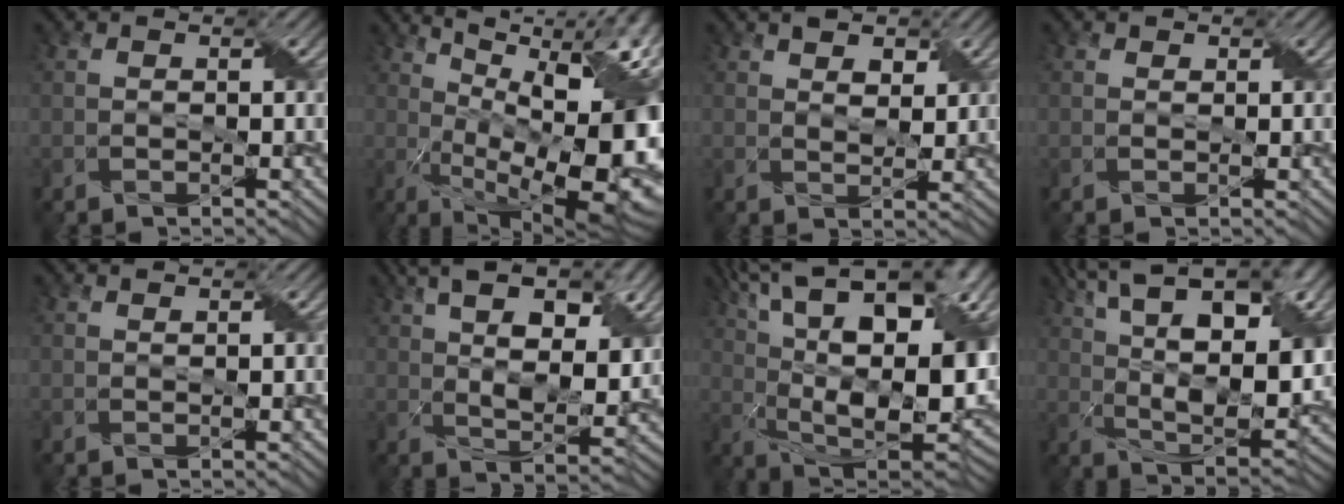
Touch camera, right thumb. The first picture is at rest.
{"total": 19.3, "force": [2.5, 7.6, 17.6], "torque": [-0.230, 0.010, 0.054]}
{"total": 3.5, "force": [2.1, 1.8, 2.2], "torque": [-0.041, -0.006, 0.038]}
{"total": 0.5, "force": [0.4, 0.3, -0.2], "torque": [-0.001, -0.002, 0.008]}
{"total": 0.6, "force": [0.5, -0.2, -0.1], "torque": [-0.005, -0.001, 0.010]}
{"total": 12.8, "force": [5.4, 5.4, 10.4], "torque": [-0.171, 0.014, 0.081]}
{"total": 21.6, "force": [7.4, 10.1, 17.6], "torque": [-0.280, 0.049, 0.130]}
{"total": 17.7, "force": [7.4, 7.2, 14.3], "torque": [-0.252, 0.034, 0.120]}